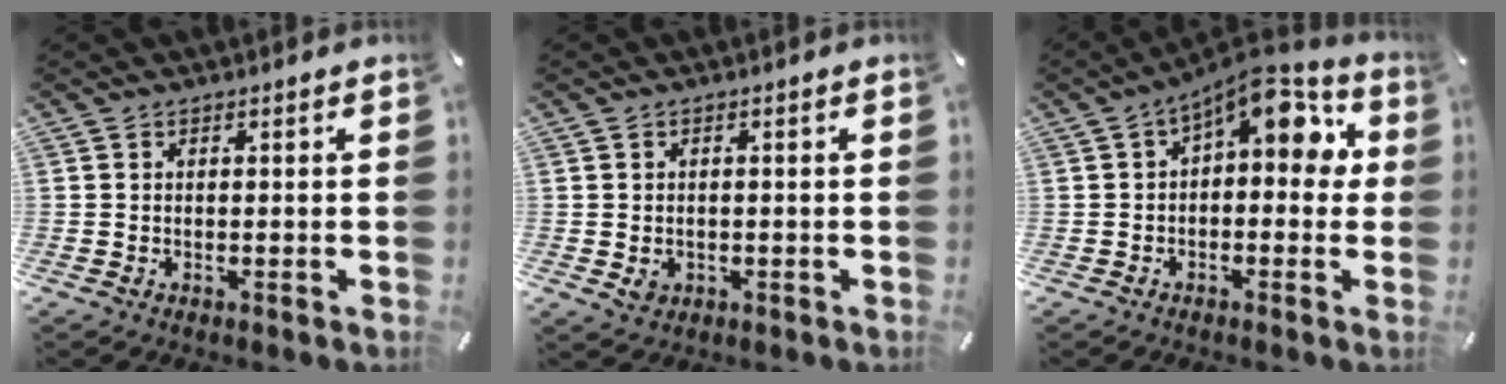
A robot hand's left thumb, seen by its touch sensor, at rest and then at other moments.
{"total": 2.3, "force": [-0.5, 2.0, 1.1], "torque": [-0.010, 0.000, -0.010]}
{"total": 11.8, "force": [4.7, 5.4, 9.4], "torque": [-0.135, -0.031, 0.078]}